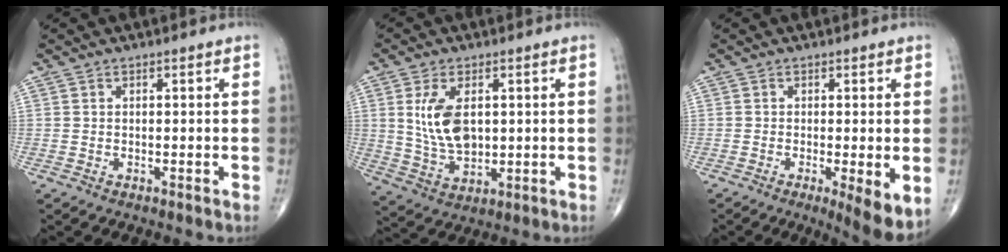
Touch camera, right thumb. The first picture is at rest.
{"total": 9.8, "force": [1.8, 5.6, 7.8], "torque": [-0.142, -0.013, 0.046]}
{"total": 6.5, "force": [-1.6, 1.3, 6.2], "torque": [-0.094, -0.021, -0.026]}